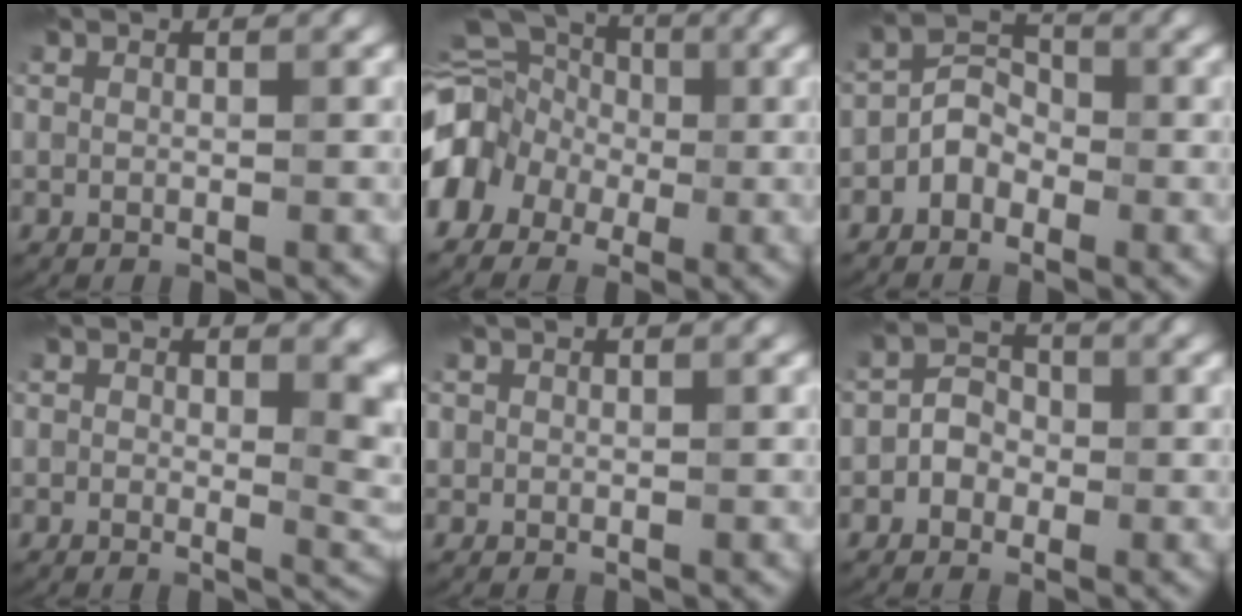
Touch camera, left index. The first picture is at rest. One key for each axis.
{"total": 11.4, "fx": -3.1, "fy": 9.7, "fz": 5.2, "tx": -0.100, "ty": 0.001, "tz": -0.075}
{"total": 2.7, "fx": -1.3, "fy": 2.0, "fz": 1.3, "tx": -0.015, "ty": 0.017, "tz": -0.034}
{"total": 5.2, "fx": 0.3, "fy": 3.0, "fz": 4.3, "tx": -0.038, "ty": 0.000, "tz": 0.000}
{"total": 0.9, "fx": 0.3, "fy": 0.8, "fz": 0.1, "tx": 0.004, "ty": 0.002, "tz": -0.002}
{"total": 2.2, "fx": -0.7, "fy": 1.8, "fz": 1.0, "tx": -0.011, "ty": 0.012, "tz": -0.018}